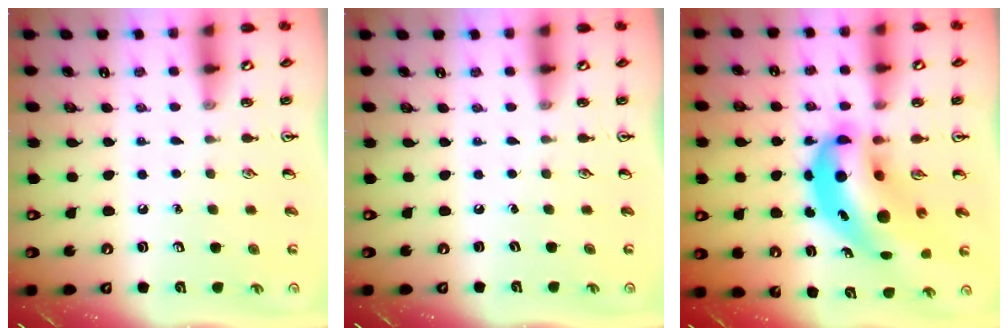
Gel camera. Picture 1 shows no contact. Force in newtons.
{"total": 0.0}
{"total": 11.8, "press": 11.3, "slide": 3.3}